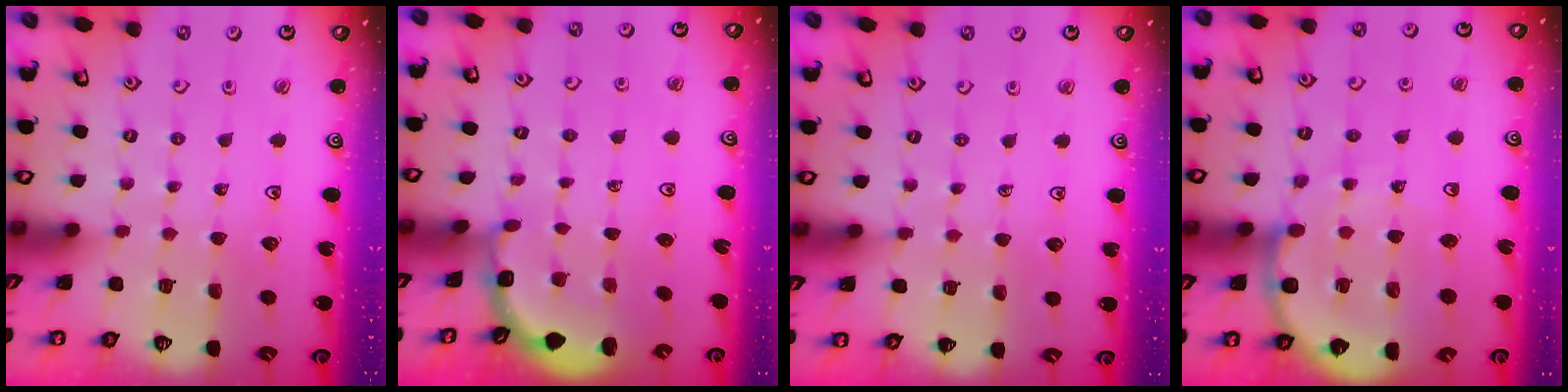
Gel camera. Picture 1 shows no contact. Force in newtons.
{"total": 2.1, "press": 2.1, "slide": 0.3}
{"total": 3.9, "press": 3.8, "slide": 0.6}
{"total": 10.3, "press": 10.1, "slide": 2.1}